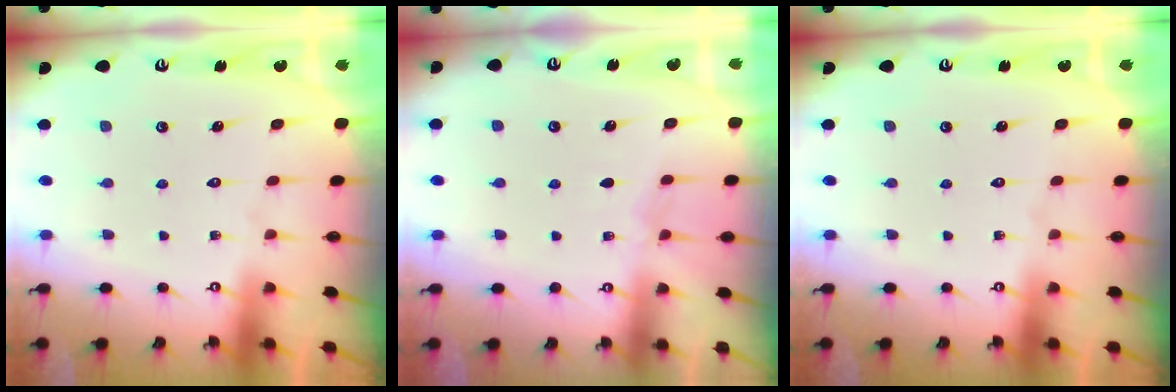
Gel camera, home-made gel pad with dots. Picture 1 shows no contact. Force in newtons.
{"total": 3.2, "press": 3.2, "slide": 0.5}
{"total": 0.0}